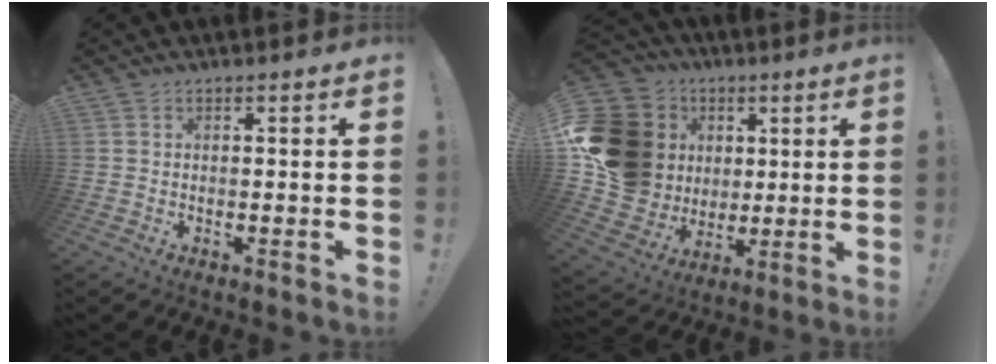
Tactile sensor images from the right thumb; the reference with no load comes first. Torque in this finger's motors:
{"motor_torque": [1.02, 1.36, 0.47, -0.23, 0.24]}